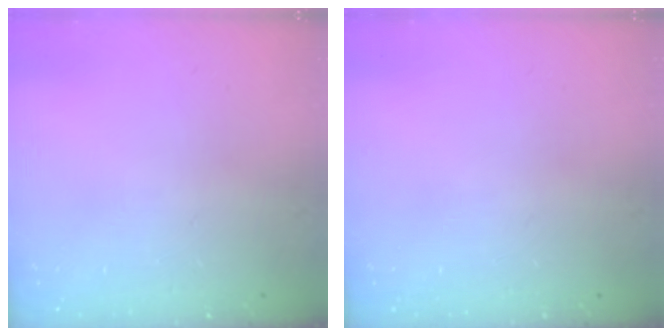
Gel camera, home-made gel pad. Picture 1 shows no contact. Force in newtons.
{"total": 0.0}